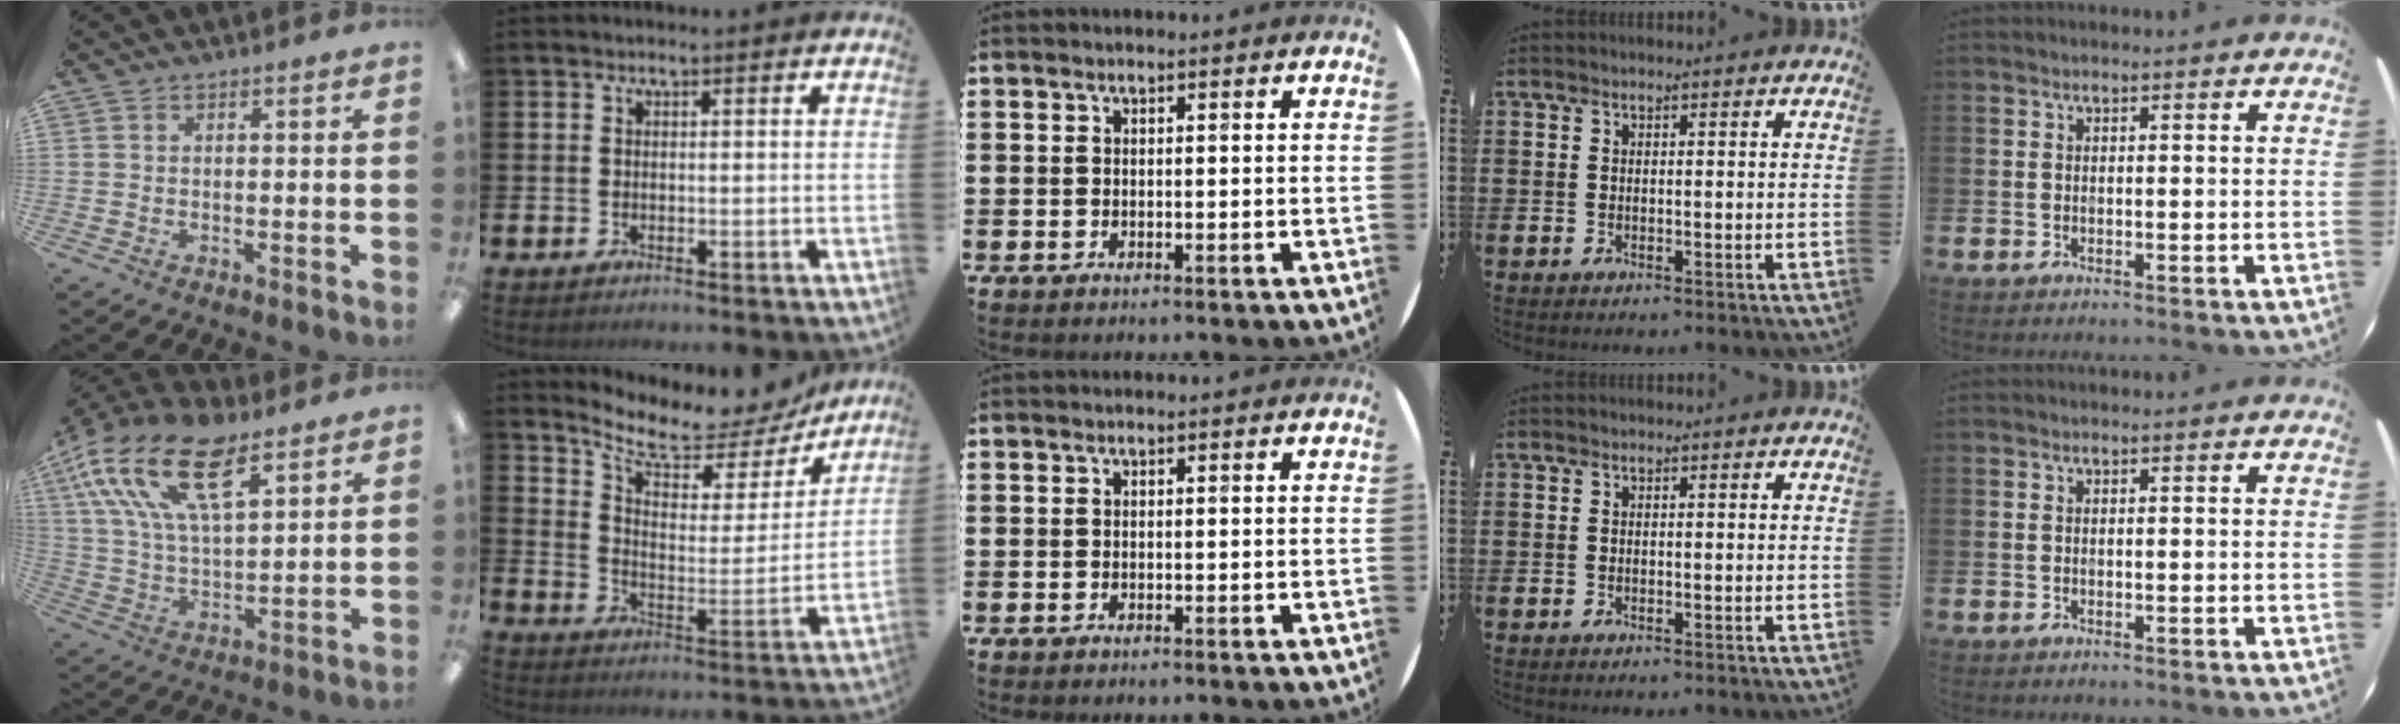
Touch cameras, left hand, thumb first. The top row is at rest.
{"thumb": {"total": 20.5, "force": [11.6, 9.1, 14.3], "torque": [-0.292, -0.046, 0.204]}, "index": {"total": 8.2, "force": [7.4, 2.5, 2.7], "torque": [-0.078, -0.058, 0.123]}}